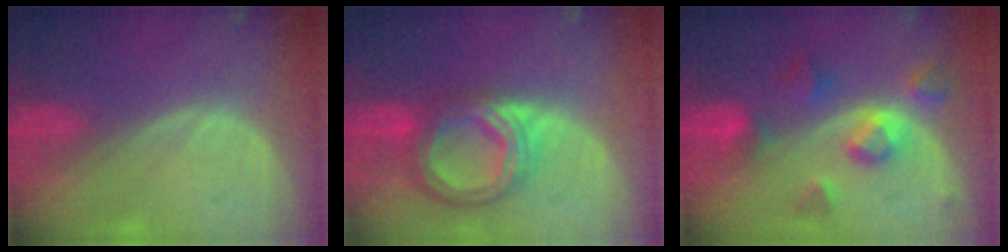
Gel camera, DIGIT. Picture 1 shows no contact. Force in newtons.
{"total": 8.7, "press": 8.6, "slide": 0.8}
{"total": 7.7, "press": 6.9, "slide": 3.5}